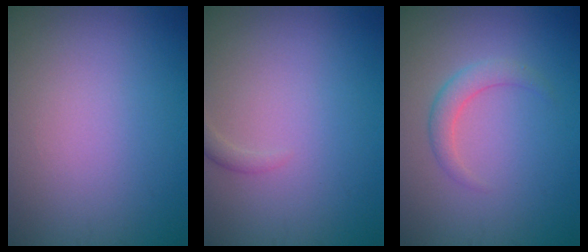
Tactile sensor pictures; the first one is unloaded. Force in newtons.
{"total": 0.9, "press": 0.9, "slide": 0.1}
{"total": 2.0, "press": 2.0, "slide": 0.2}